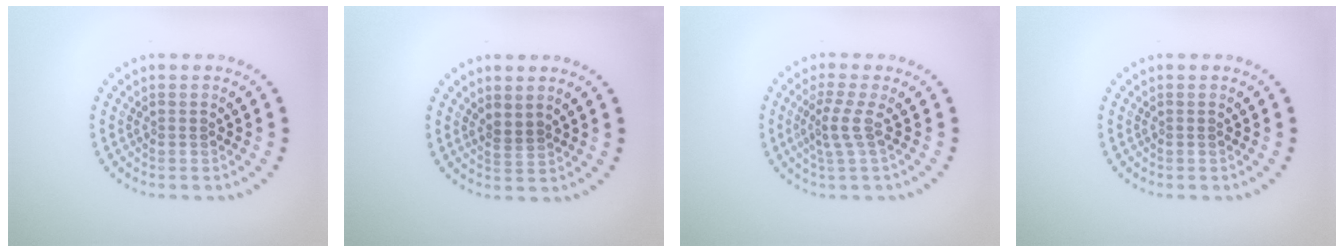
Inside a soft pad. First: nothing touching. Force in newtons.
{"total": 1.0, "press": 0.7, "slide": 0.7}
{"total": 2.1, "press": 1.5, "slide": 1.6}
{"total": 0.0}